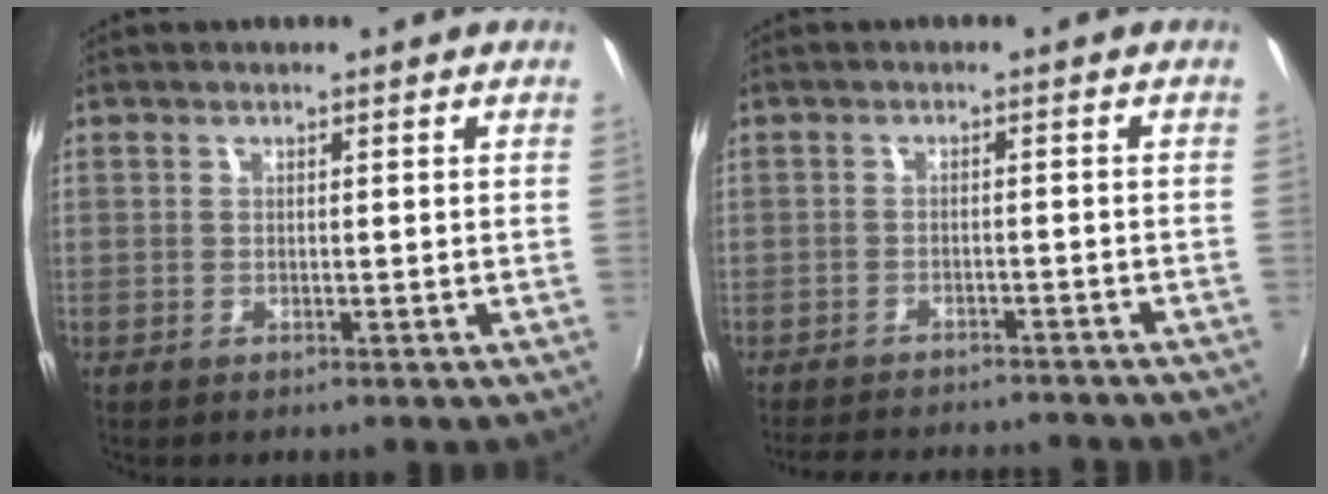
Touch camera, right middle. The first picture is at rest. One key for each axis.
{"total": 14.7, "fx": -12.9, "fy": 3.5, "fz": 6.1, "tx": -0.123, "ty": -0.020, "tz": -0.171}